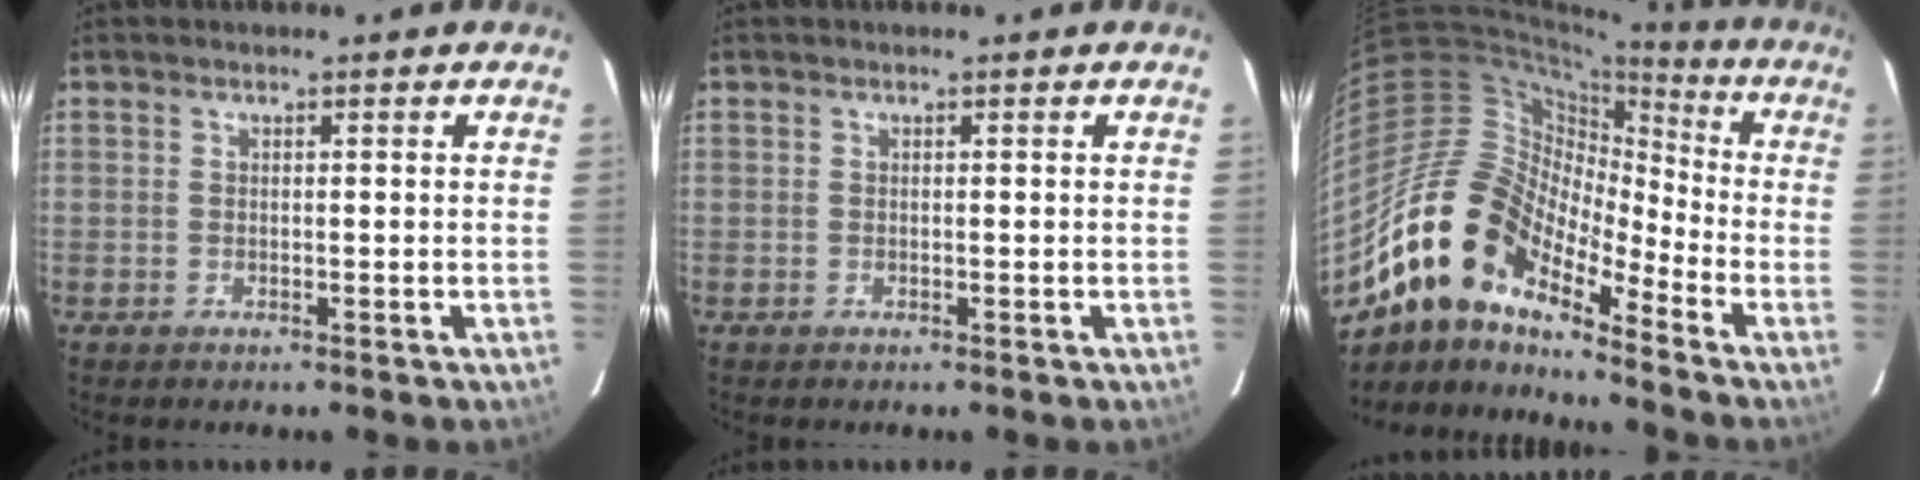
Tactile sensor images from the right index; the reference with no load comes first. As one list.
[{"total": 0.0}, {"total": 17.9, "force": [-12.6, 7.4, 10.3], "torque": [-0.176, -0.004, -0.256]}]